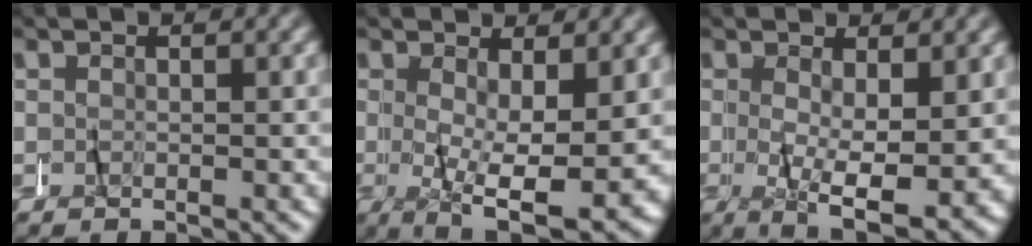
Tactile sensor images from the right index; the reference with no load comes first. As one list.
[{"total": 8.1, "force": [-1.4, 3.1, 7.4], "torque": [-0.109, -0.028, -0.014]}, {"total": 7.2, "force": [-1.3, 2.6, 6.5], "torque": [-0.096, -0.025, -0.014]}]